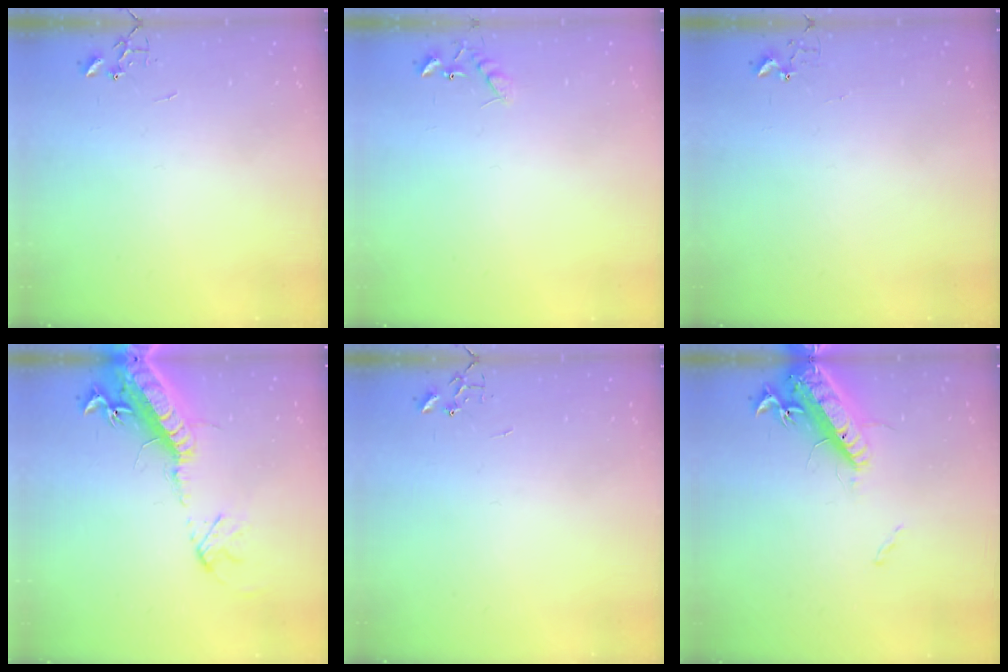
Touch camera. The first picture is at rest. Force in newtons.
{"total": 7.6, "press": 7.6, "slide": 0.7}
{"total": 4.2, "press": 4.2, "slide": 0.4}
{"total": 20.9, "press": 20.3, "slide": 4.9}
{"total": 0.0}
{"total": 16.7, "press": 16.2, "slide": 4.1}